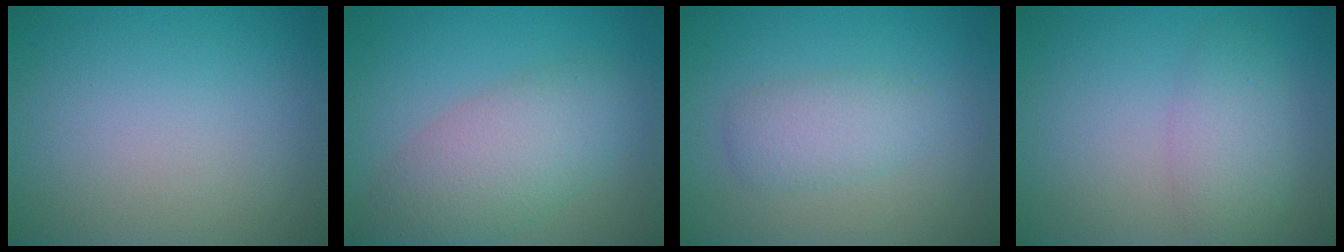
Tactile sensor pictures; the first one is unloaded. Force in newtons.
{"total": 5.7, "press": 5.7, "slide": 0.5}
{"total": 2.6, "press": 2.6, "slide": 0.1}
{"total": 3.5, "press": 3.5, "slide": 0.1}